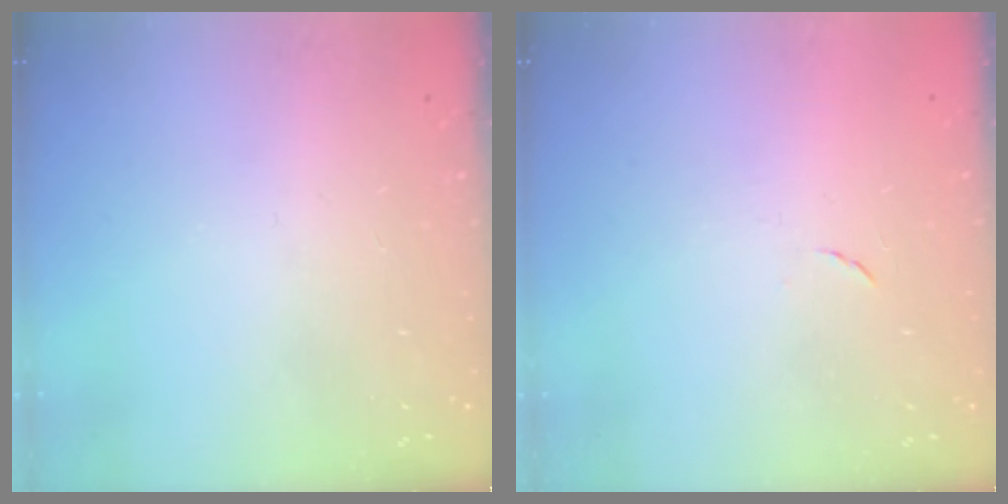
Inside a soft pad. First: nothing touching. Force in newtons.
{"total": 4.2, "press": 4.2, "slide": 0.5}